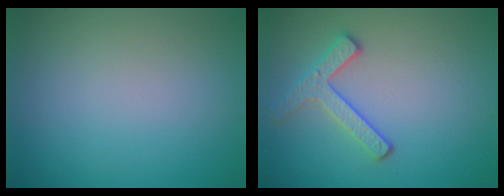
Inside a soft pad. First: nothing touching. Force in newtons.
{"total": 2.5, "press": 2.3, "slide": 0.9}